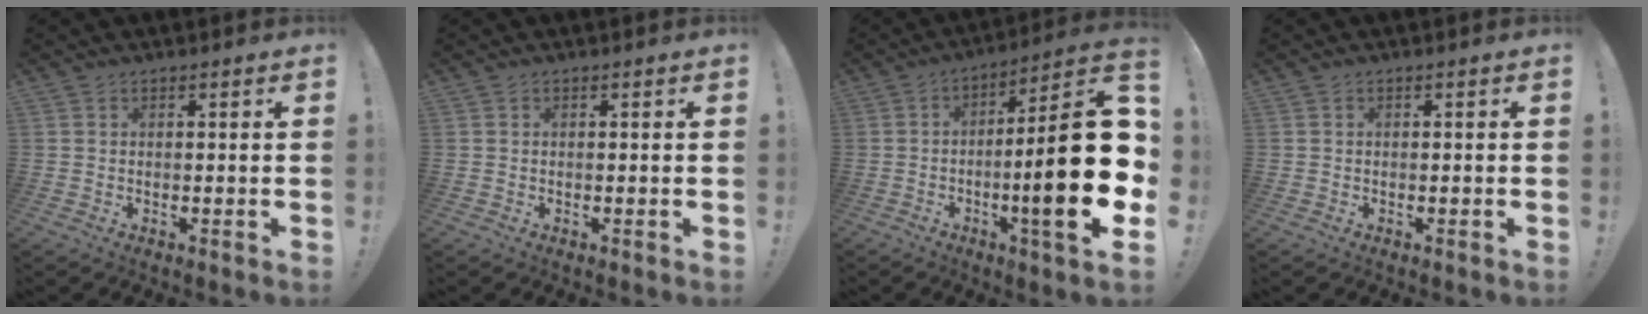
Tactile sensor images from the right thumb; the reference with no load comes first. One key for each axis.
{"total": 0.0}
{"total": 25.0, "fx": -3.3, "fy": 4.6, "fz": 24.4, "tx": -0.365, "ty": 0.007, "tz": -0.052}
{"total": 0.0}